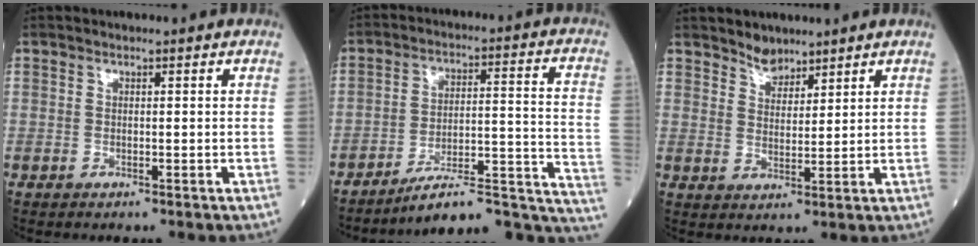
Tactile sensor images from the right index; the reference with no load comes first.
{"total": 17.7, "force": [-15.5, 2.1, 8.2], "torque": [-0.052, 0.050, -0.222]}
{"total": 3.4, "force": [3.0, 1.4, 0.6], "torque": [-0.008, 0.002, 0.053]}